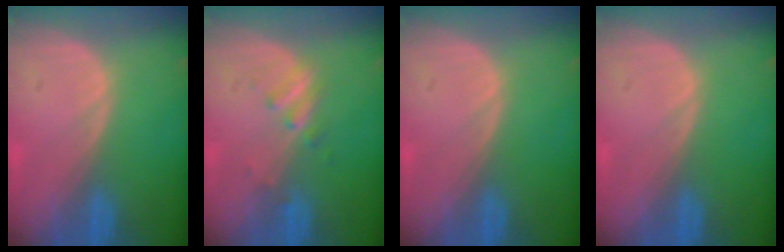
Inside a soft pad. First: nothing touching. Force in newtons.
{"total": 2.3, "press": 2.3, "slide": 0.3}
{"total": 0.0}
{"total": 0.0}